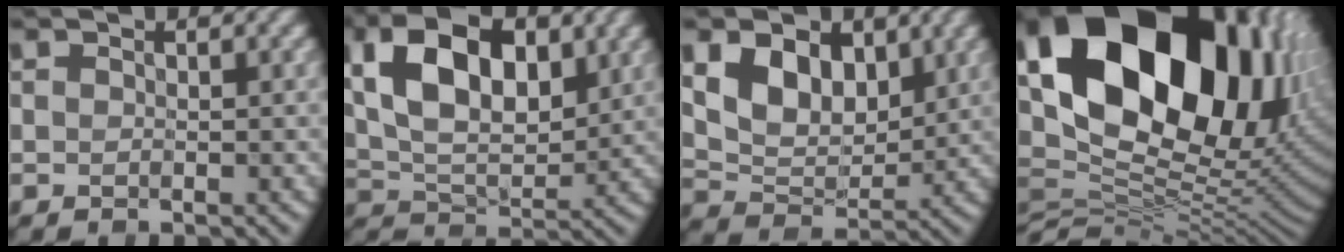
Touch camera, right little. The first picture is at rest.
{"total": 11.7, "force": [3.8, 6.6, 8.9], "torque": [-0.159, 0.019, 0.050]}
{"total": 6.6, "force": [2.5, 4.2, 4.4], "torque": [-0.085, -0.007, 0.032]}
{"total": 20.6, "force": [7.3, 12.9, 14.3], "torque": [-0.250, 0.014, 0.146]}